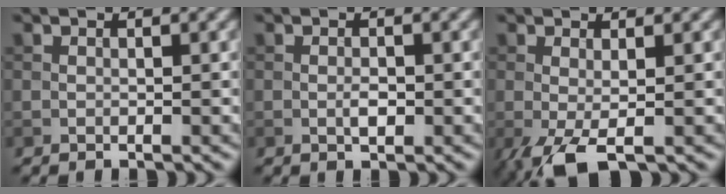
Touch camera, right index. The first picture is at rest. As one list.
[{"total": 1.2, "force": [-0.3, 0.5, 1.0], "torque": [-0.020, -0.001, -0.006]}, {"total": 3.6, "force": [-1.6, 0.9, 3.1], "torque": [-0.069, -0.005, -0.033]}]